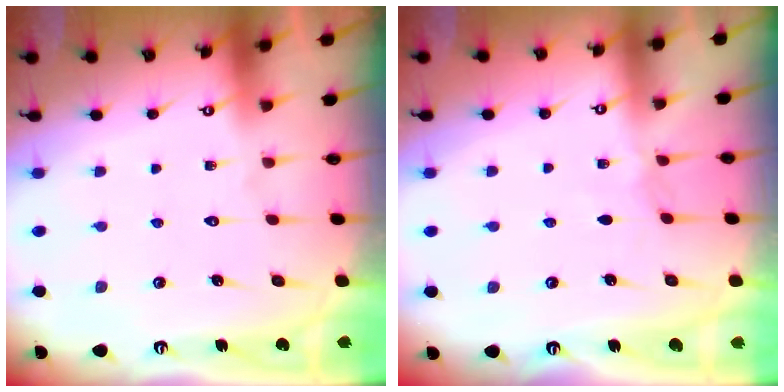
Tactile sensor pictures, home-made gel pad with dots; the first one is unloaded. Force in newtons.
{"total": 2.8, "press": 2.8, "slide": 0.4}